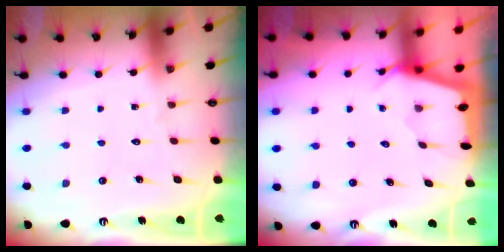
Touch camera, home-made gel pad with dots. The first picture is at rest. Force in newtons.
{"total": 2.3, "press": 2.3, "slide": 0.3}